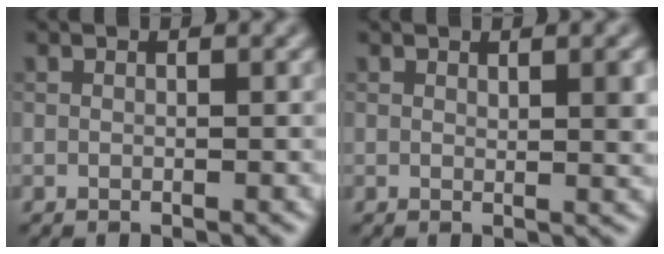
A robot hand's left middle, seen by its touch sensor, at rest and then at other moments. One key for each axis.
{"total": 2.0, "fx": 0.9, "fy": 0.5, "fz": 1.8, "tx": -0.021, "ty": -0.002, "tz": 0.016}